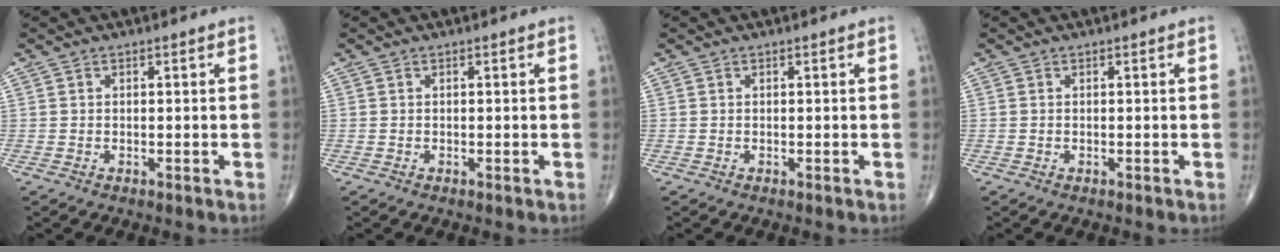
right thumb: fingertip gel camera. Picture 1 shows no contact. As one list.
[{"total": 0.0}, {"total": 0.0}, {"total": 0.0}]